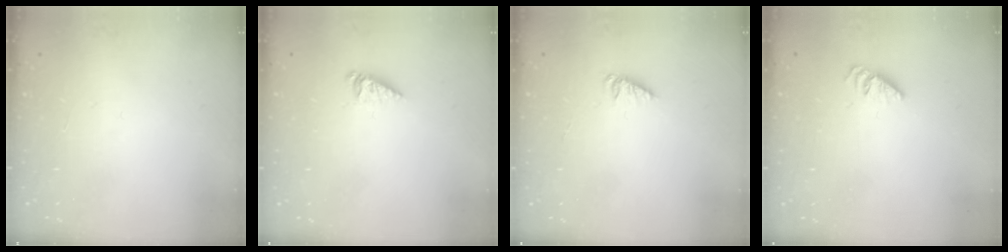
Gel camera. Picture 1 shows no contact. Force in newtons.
{"total": 2.8, "press": 2.8, "slide": 0.4}
{"total": 1.4, "press": 1.4, "slide": 0.2}
{"total": 0.0}